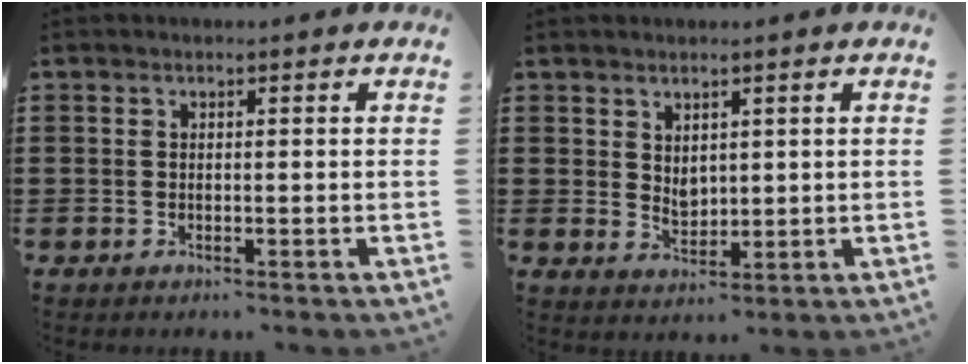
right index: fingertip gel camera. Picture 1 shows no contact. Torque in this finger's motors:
{"motor_torque": [1.13, 1.01, 0.08, 0.01]}